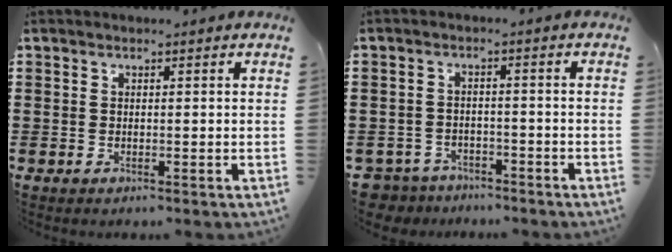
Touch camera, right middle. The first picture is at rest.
{"total": 3.4, "force": [-3.3, 0.8, 0.0], "torque": [-0.023, -0.006, -0.076]}